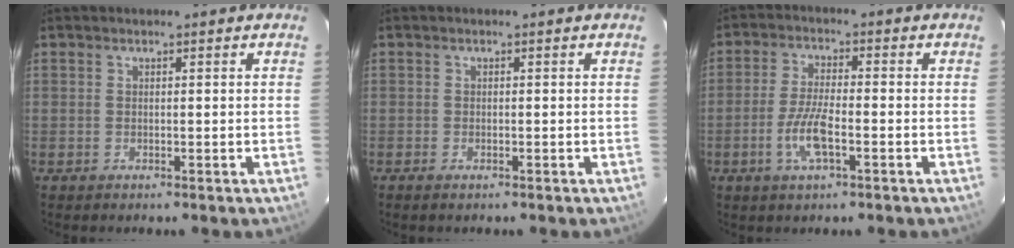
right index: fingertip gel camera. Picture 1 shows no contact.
{"total": 0.9, "force": [-0.7, 0.4, 0.5], "torque": [-0.010, -0.002, -0.013]}
{"total": 7.0, "force": [-2.6, 1.8, 6.2], "torque": [-0.132, -0.002, -0.053]}